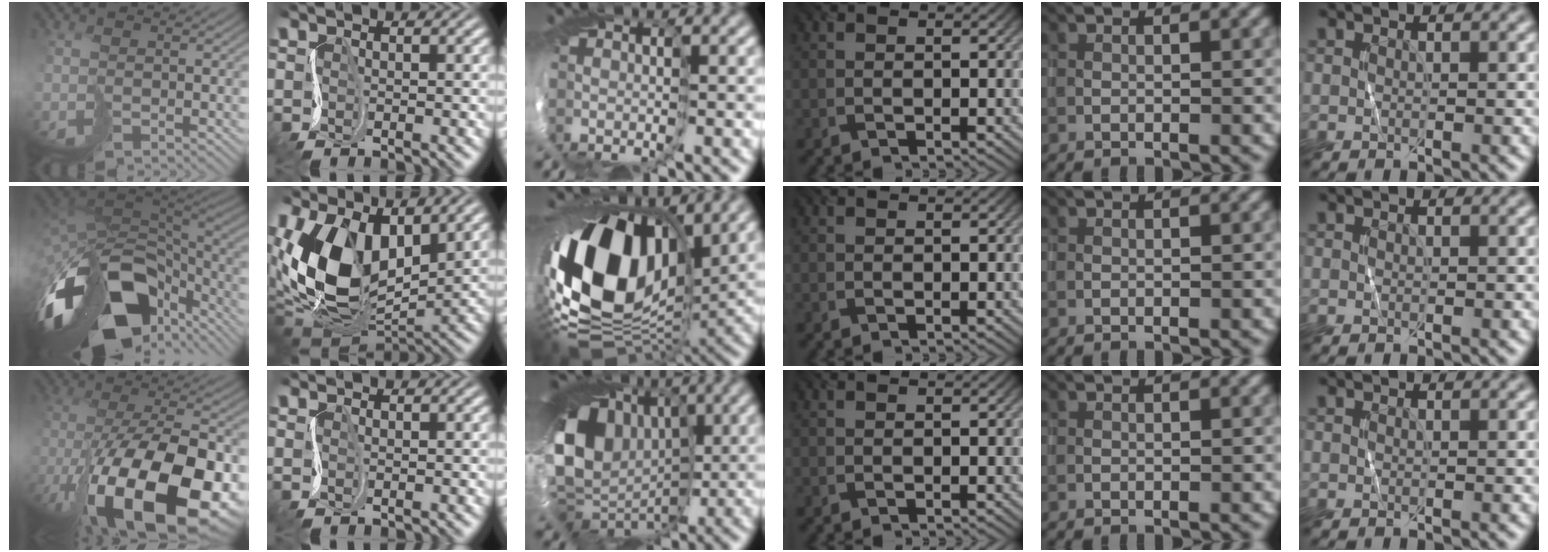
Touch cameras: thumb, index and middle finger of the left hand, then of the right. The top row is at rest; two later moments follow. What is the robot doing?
{"motion": "cut", "object": "wrapping paper"}